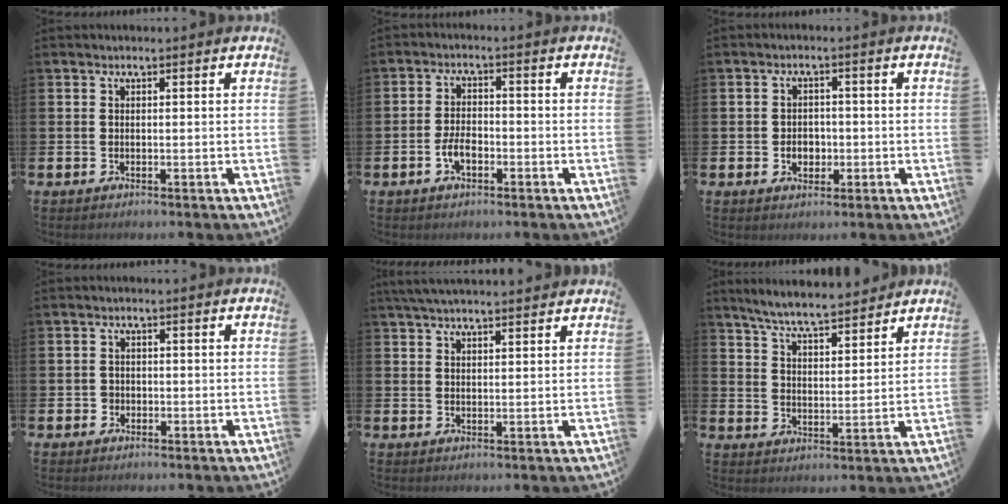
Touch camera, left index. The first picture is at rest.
{"total": 3.3, "force": [-1.3, 1.7, 2.5], "torque": [-0.044, 0.005, -0.023]}
{"total": 2.7, "force": [-0.6, 2.2, 1.4], "torque": [-0.015, -0.001, -0.019]}
{"total": 1.3, "force": [-0.3, 1.3, 0.2], "torque": [-0.007, 0.007, -0.009]}
{"total": 3.9, "force": [3.7, 0.5, 1.2], "torque": [-0.033, -0.005, 0.068]}
{"total": 6.5, "force": [6.2, 0.6, 1.8], "torque": [-0.055, -0.035, 0.110]}